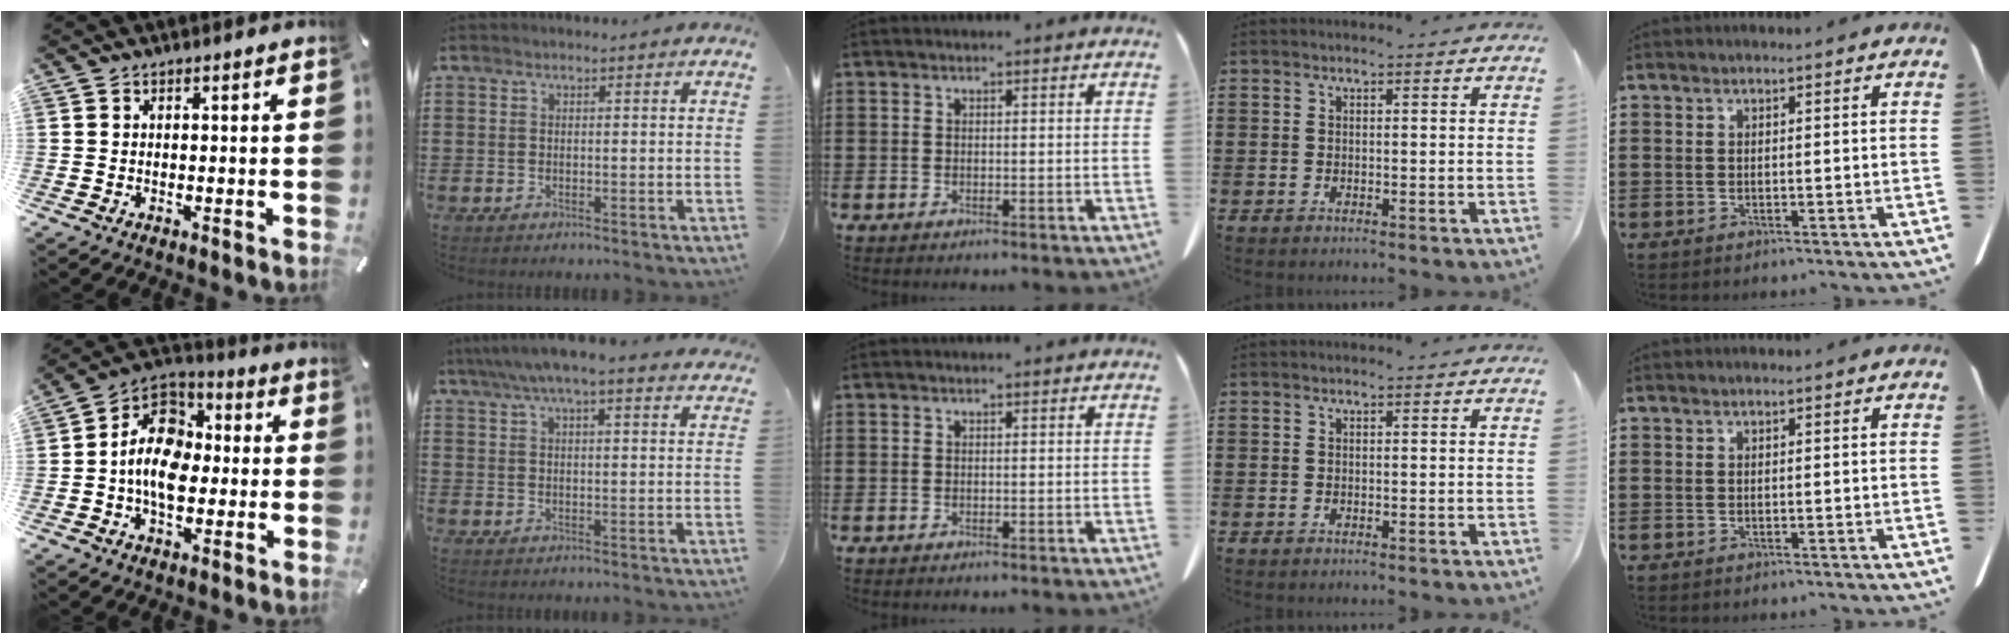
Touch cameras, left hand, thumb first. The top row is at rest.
{"thumb": {"total": 12.8, "force": [-2.0, 9.6, 8.3], "torque": [-0.163, 0.017, -0.039]}, "index": {"total": 5.8, "force": [5.0, 0.5, 3.0], "torque": [-0.071, -0.009, 0.087]}}